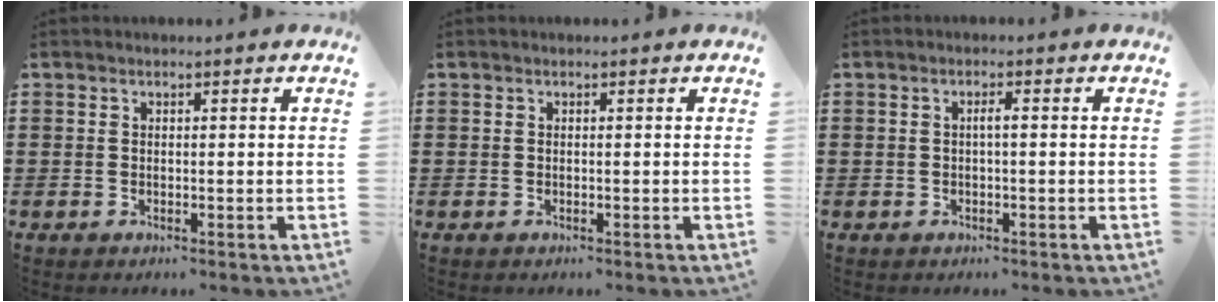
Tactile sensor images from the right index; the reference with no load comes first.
{"total": 0.0}
{"total": 1.3, "force": [-0.2, 0.1, 1.3], "torque": [-0.025, 0.001, -0.005]}